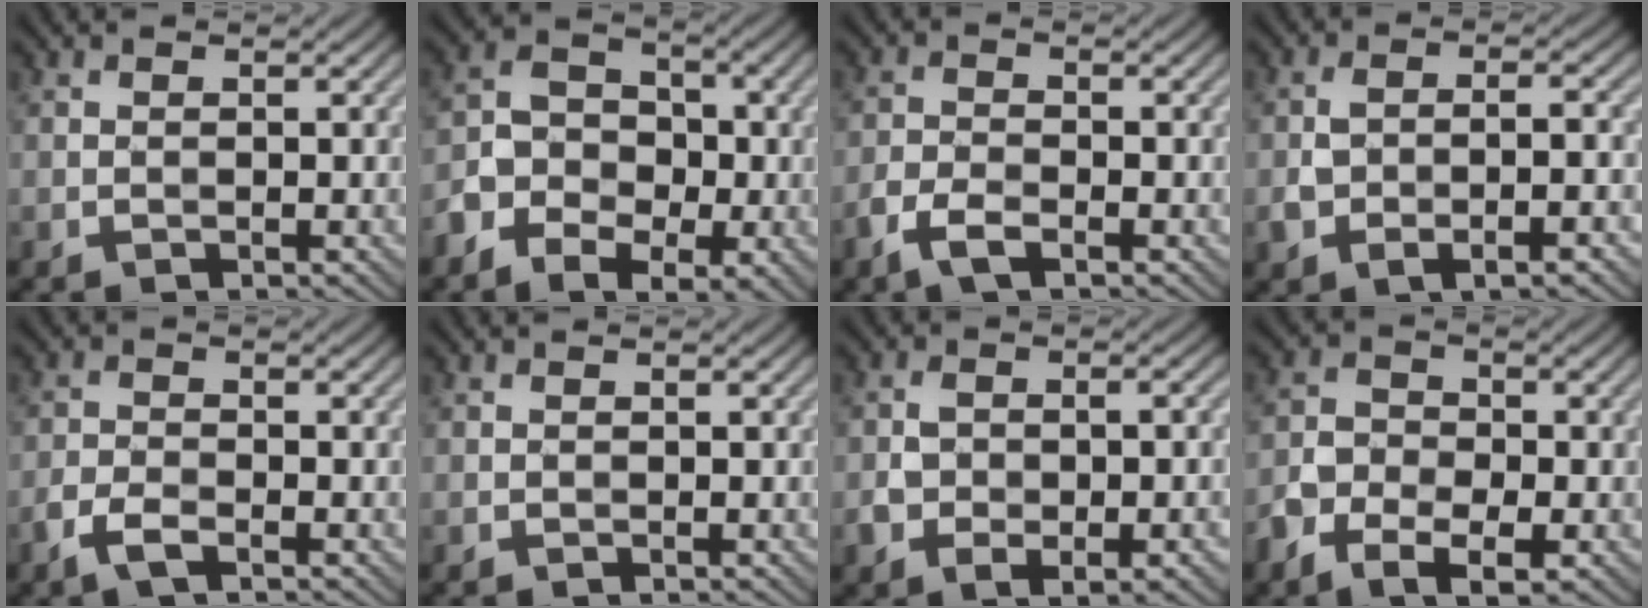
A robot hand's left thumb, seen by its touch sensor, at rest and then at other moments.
{"total": 8.6, "force": [-3.9, 6.0, 4.8], "torque": [-0.093, -0.013, -0.079]}
{"total": 3.4, "force": [-2.2, 1.3, 2.4], "torque": [-0.057, -0.002, -0.050]}
{"total": 5.9, "force": [-2.6, 2.5, 4.6], "torque": [-0.089, -0.007, -0.043]}
{"total": 3.1, "force": [-2.0, 1.1, 2.1], "torque": [-0.051, -0.002, -0.045]}
{"total": 0.0}
{"total": 8.6, "force": [-3.7, 4.3, 6.5], "torque": [-0.116, -0.017, -0.055]}
{"total": 7.0, "force": [-3.8, 4.1, 4.2], "torque": [-0.090, -0.010, -0.075]}